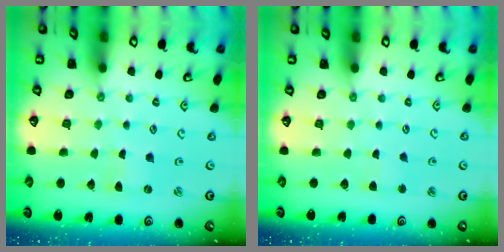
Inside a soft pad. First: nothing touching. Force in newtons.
{"total": 1.9, "press": 1.9, "slide": 0.3}